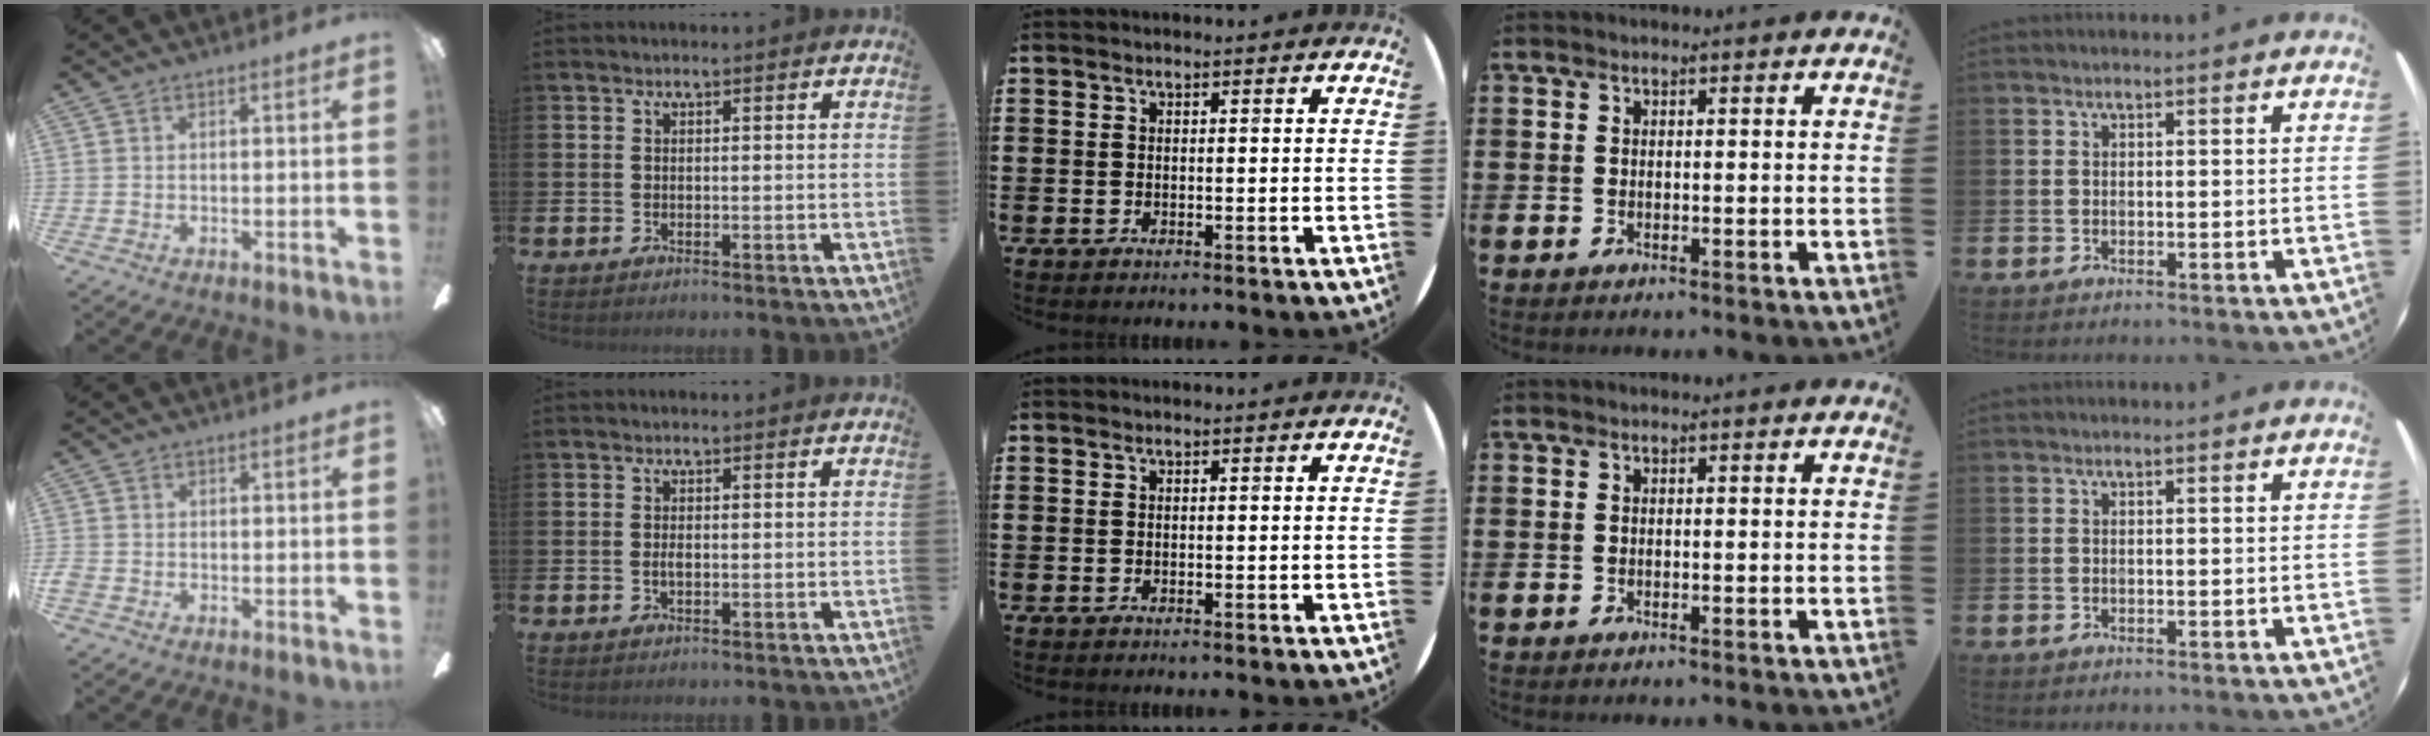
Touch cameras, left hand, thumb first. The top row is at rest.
{"thumb": {"total": 1.7, "force": [-0.7, 1.4, 0.6], "torque": [-0.007, 0.006, -0.013]}, "index": {"total": 1.1, "force": [-0.2, 0.4, 0.9], "torque": [-0.018, 0.002, -0.005]}}